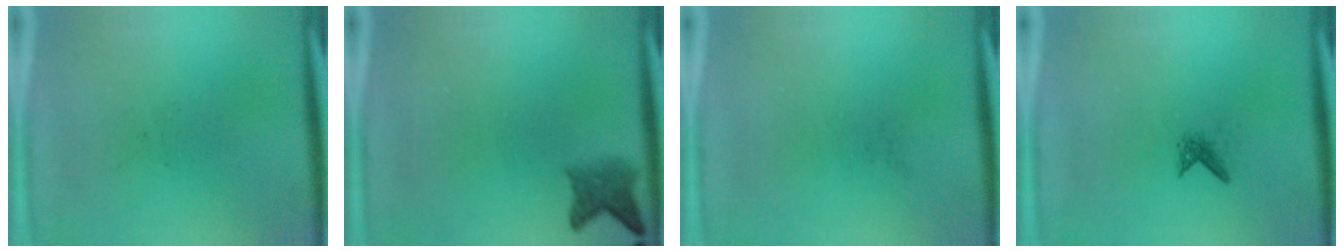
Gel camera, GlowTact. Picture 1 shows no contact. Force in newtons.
{"total": 2.9}
{"total": 0.0}
{"total": 1.1}